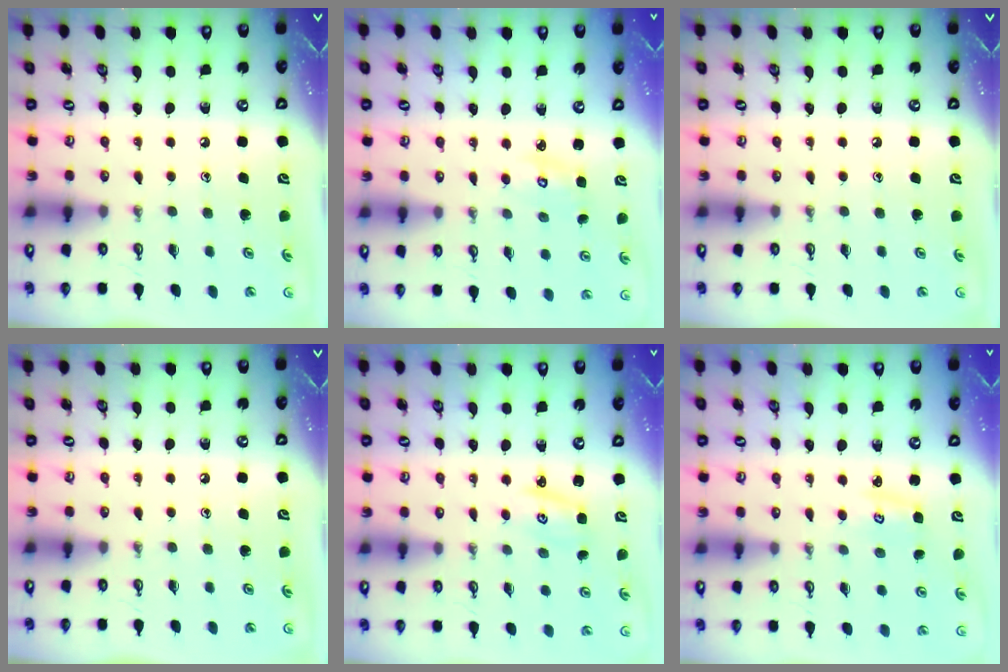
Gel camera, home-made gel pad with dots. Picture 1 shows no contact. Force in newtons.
{"total": 2.6, "press": 2.6, "slide": 0.2}
{"total": 0.0}
{"total": 0.0}
{"total": 1.8, "press": 1.8, "slide": 0.1}
{"total": 2.9, "press": 2.9, "slide": 0.2}